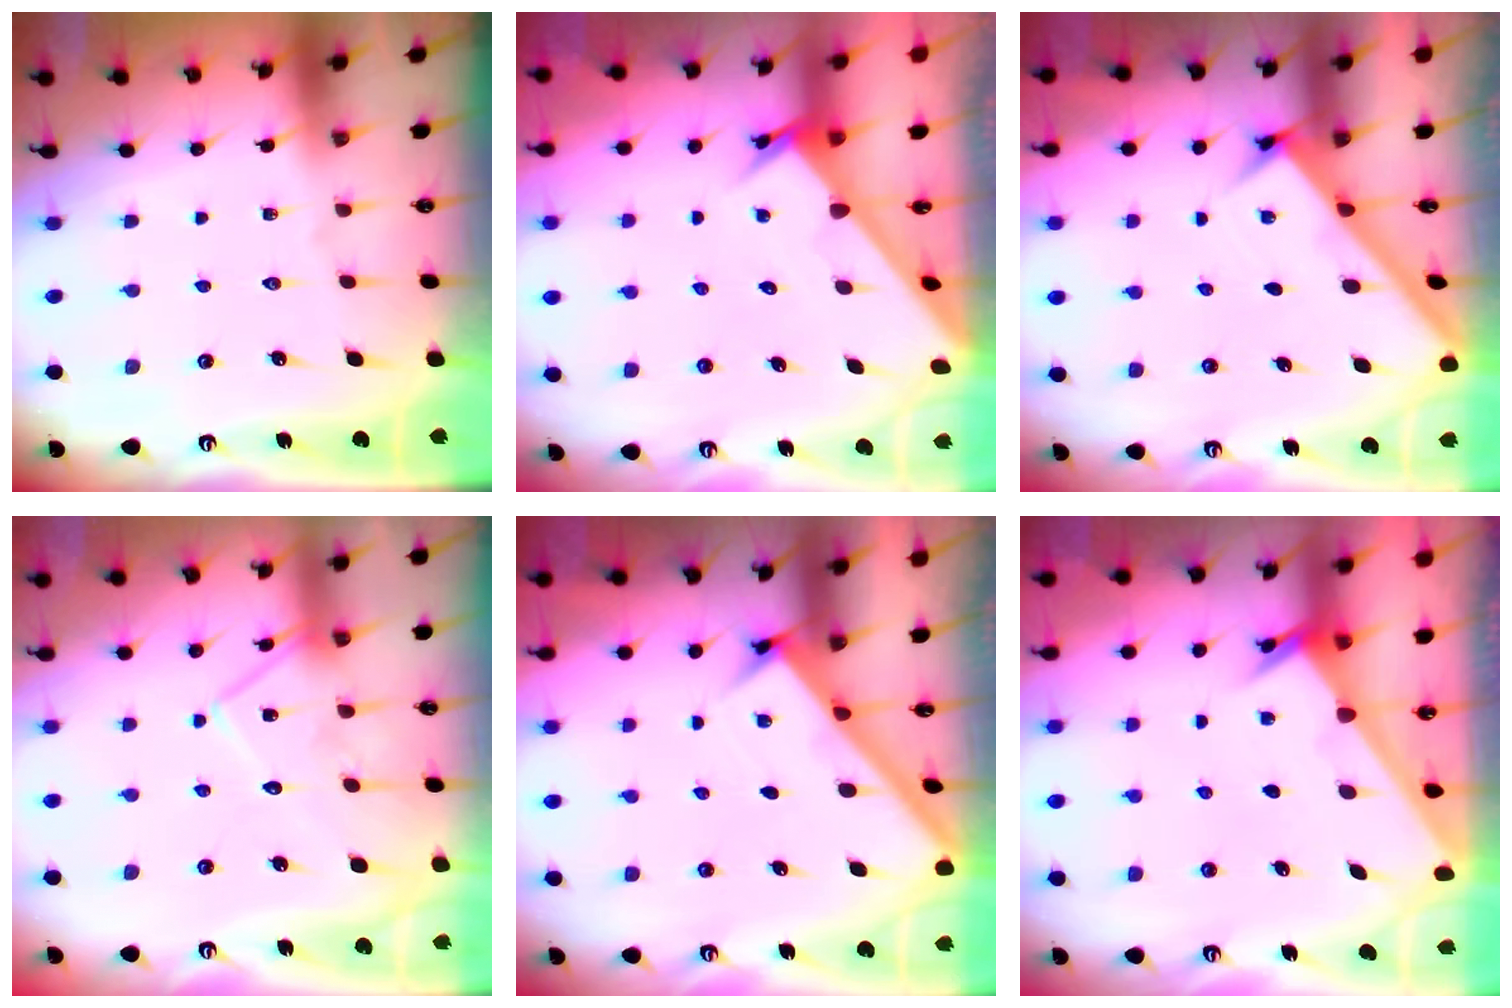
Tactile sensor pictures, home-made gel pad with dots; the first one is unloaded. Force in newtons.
{"total": 2.8, "press": 2.8, "slide": 0.1}
{"total": 2.6, "press": 2.6, "slide": 0.3}
{"total": 12.3, "press": 12.3, "slide": 1.0}
{"total": 2.8, "press": 2.8, "slide": 0.4}
{"total": 2.4, "press": 2.3, "slide": 0.2}